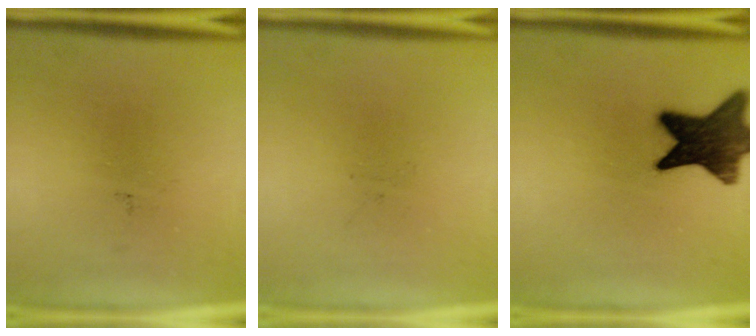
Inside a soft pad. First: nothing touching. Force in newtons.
{"total": 0.0}
{"total": 14.9}